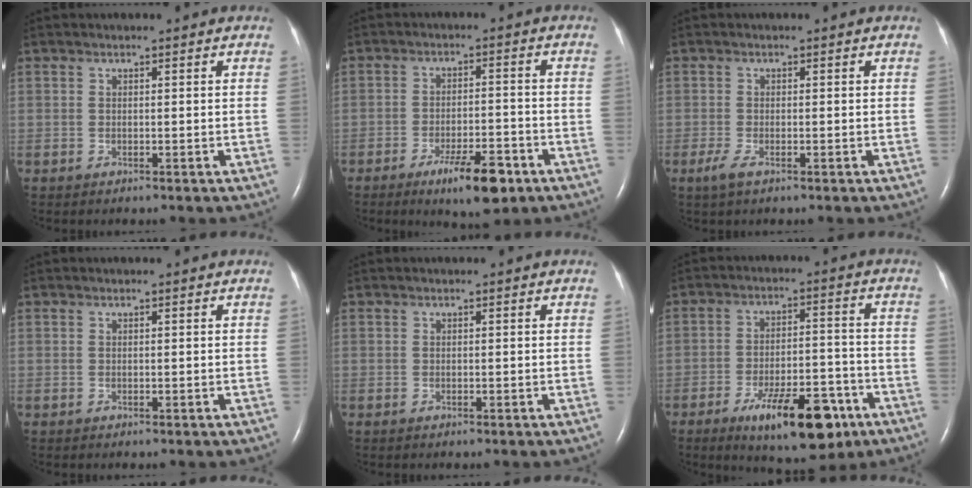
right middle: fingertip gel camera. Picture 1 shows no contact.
{"total": 8.2, "force": [-5.0, 1.9, 6.3], "torque": [-0.106, -0.009, -0.073]}
{"total": 2.0, "force": [-1.1, 0.6, 1.6], "torque": [-0.042, -0.005, -0.025]}
{"total": 0.0}
{"total": 0.0}
{"total": 13.8, "force": [-7.8, 4.4, 10.5], "torque": [-0.160, -0.003, -0.112]}